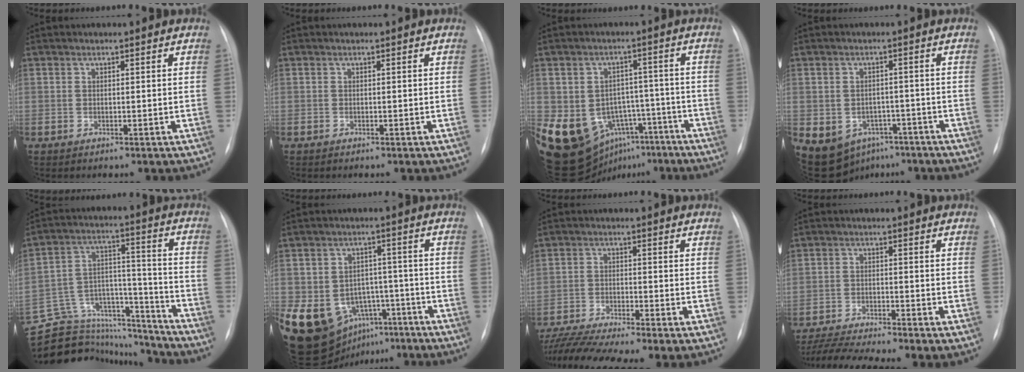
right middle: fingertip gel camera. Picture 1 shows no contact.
{"total": 0.0}
{"total": 21.2, "force": [-9.2, 16.5, 9.5], "torque": [-0.212, 0.038, -0.112]}
{"total": 16.3, "force": [-8.4, 12.7, 6.0], "torque": [-0.164, 0.008, -0.096]}
{"total": 23.5, "force": [-21.4, 8.3, 4.9], "torque": [-0.144, 0.051, -0.321]}
{"total": 17.9, "force": [-8.8, 13.4, 8.1], "torque": [-0.168, 0.028, -0.119]}
{"total": 10.4, "force": [-8.6, -0.2, 5.8], "torque": [-0.110, -0.017, -0.144]}
{"total": 7.9, "force": [-6.9, -0.6, 3.9], "torque": [-0.074, -0.016, -0.116]}